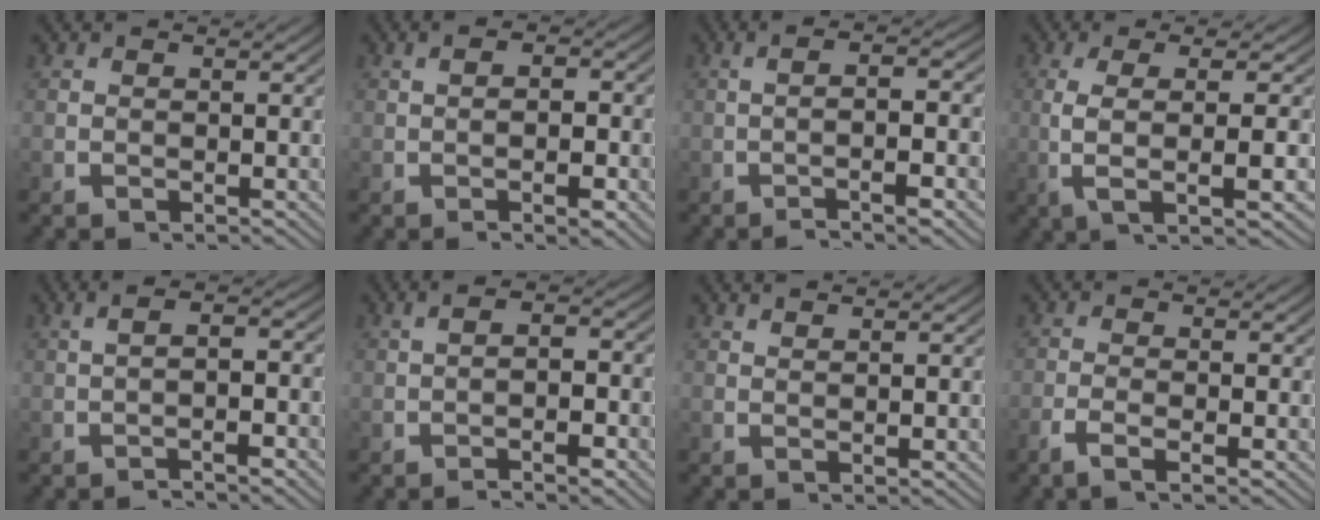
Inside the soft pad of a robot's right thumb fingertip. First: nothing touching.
{"total": 2.9, "force": [-0.5, 1.5, 2.5], "torque": [-0.031, 0.004, -0.014]}
{"total": 5.6, "force": [-0.9, 1.3, 5.3], "torque": [-0.074, 0.018, -0.020]}
{"total": 7.1, "force": [-0.2, 1.9, 6.8], "torque": [-0.141, -0.004, 0.007]}
{"total": 3.1, "force": [-0.8, 0.9, 2.9], "torque": [-0.042, 0.013, -0.018]}
{"total": 3.5, "force": [-1.1, 1.4, 3.0], "torque": [-0.039, 0.008, -0.022]}
{"total": 1.3, "force": [1.2, -0.2, 0.4], "torque": [-0.007, -0.001, 0.027]}
{"total": 2.1, "force": [-1.1, 0.4, 1.8], "torque": [-0.047, -0.004, -0.022]}